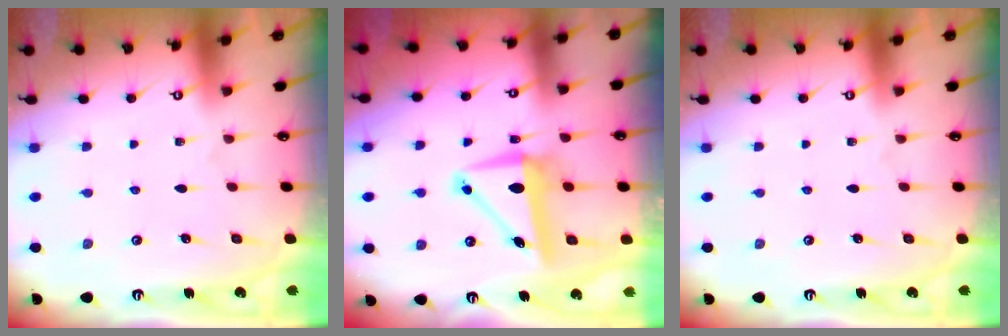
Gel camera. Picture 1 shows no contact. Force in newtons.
{"total": 9.3, "press": 9.2, "slide": 1.7}
{"total": 0.0}